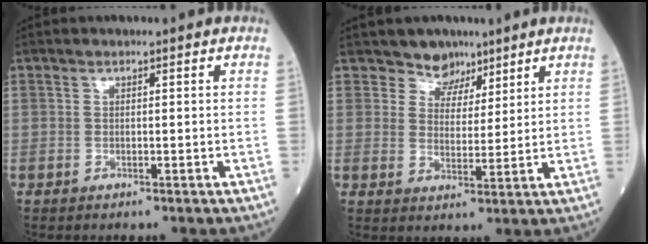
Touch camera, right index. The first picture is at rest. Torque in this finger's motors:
{"motor_torque": [-0.19, 0.23, -0.08, -0.01]}